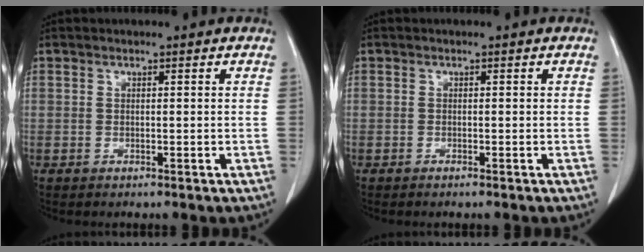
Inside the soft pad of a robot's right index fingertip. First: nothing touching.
{"total": 0.5, "force": [-0.5, 0.0, 0.3], "torque": [-0.009, -0.001, -0.007]}